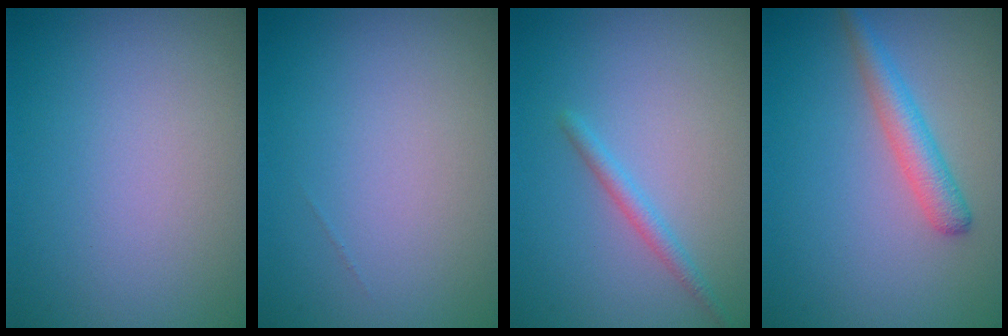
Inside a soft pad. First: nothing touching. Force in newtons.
{"total": 0.0}
{"total": 1.5, "press": 1.5, "slide": 0.0}
{"total": 2.7, "press": 2.7, "slide": 0.0}